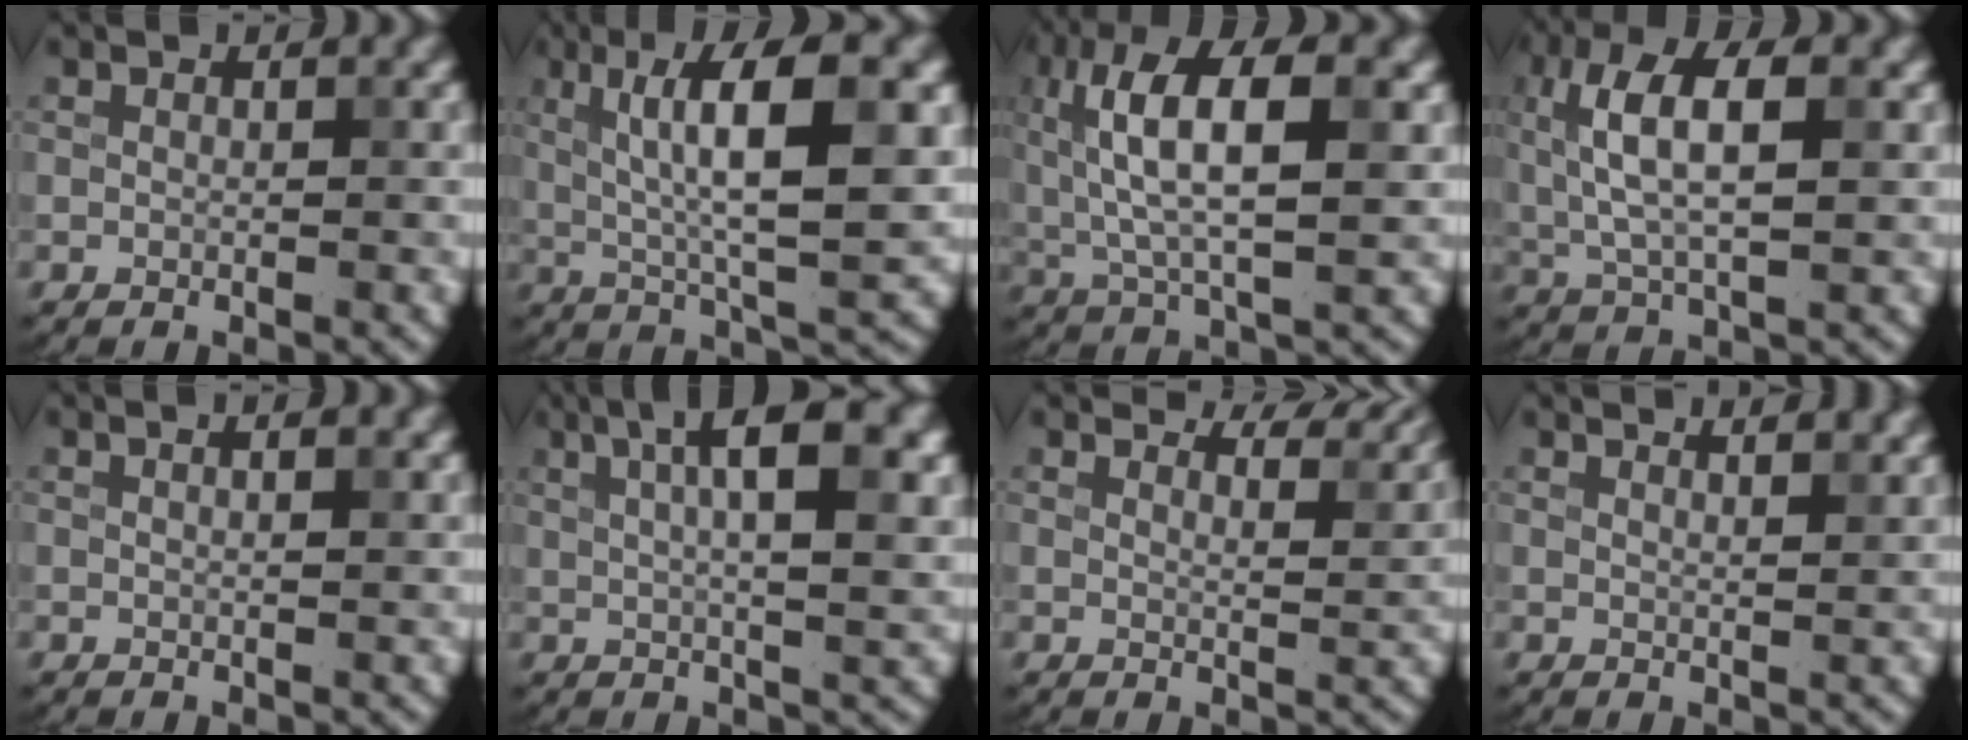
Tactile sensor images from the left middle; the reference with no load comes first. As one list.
[{"total": 9.6, "force": [2.1, 2.2, 9.1], "torque": [-0.143, 0.005, 0.037]}, {"total": 9.1, "force": [2.1, 3.3, 8.2], "torque": [-0.160, 0.015, 0.031]}, {"total": 7.0, "force": [1.5, 2.8, 6.2], "torque": [-0.128, 0.012, 0.025]}, {"total": 2.8, "force": [1.5, 1.3, 2.0], "torque": [-0.002, 0.013, -0.005]}, {"total": 7.9, "force": [2.7, 2.2, 7.1], "torque": [-0.085, 0.021, 0.033]}, {"total": 6.3, "force": [5.9, 0.9, 2.2], "torque": [-0.032, 0.010, 0.061]}, {"total": 5.7, "force": [4.4, 2.1, 2.9], "torque": [-0.014, 0.043, 0.024]}]